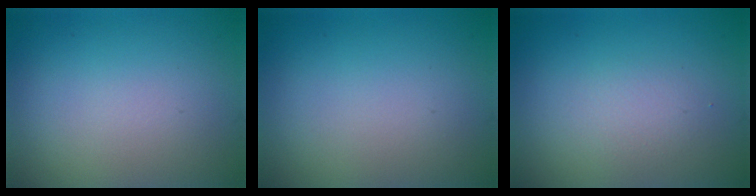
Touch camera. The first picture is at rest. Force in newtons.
{"total": 0.0}
{"total": 1.4, "press": 1.4, "slide": 0.0}